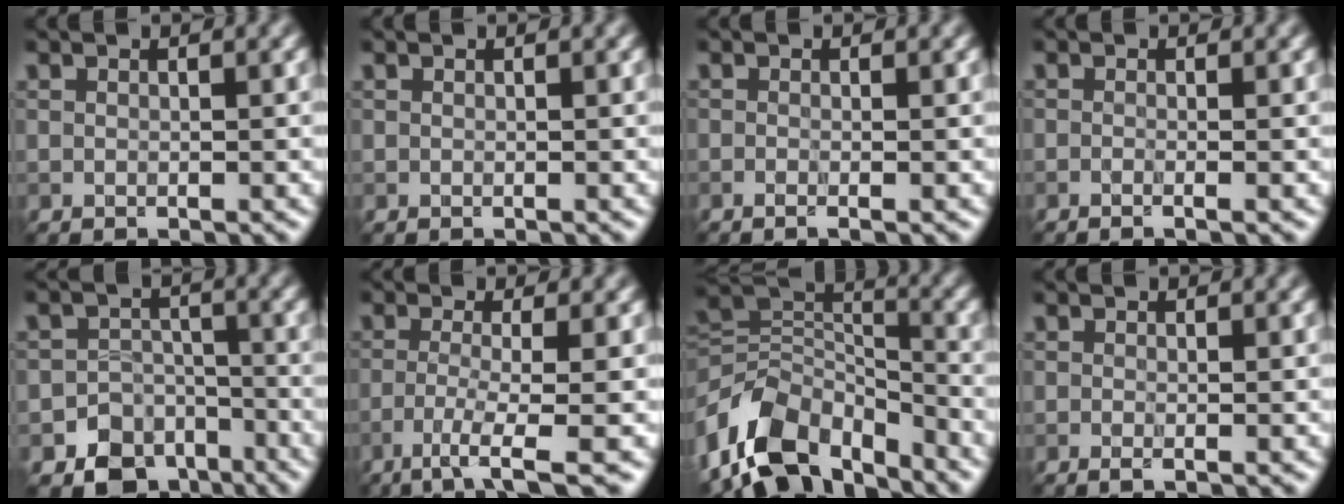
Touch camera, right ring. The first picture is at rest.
{"total": 0.0}
{"total": 0.8, "force": [-0.3, 0.2, 0.8], "torque": [-0.011, -0.007, -0.005]}
{"total": 1.4, "force": [-0.2, 0.6, 1.2], "torque": [-0.001, -0.008, -0.020]}
{"total": 5.5, "force": [-3.4, 4.1, 1.4], "torque": [0.002, 0.001, -0.052]}
{"total": 4.4, "force": [-2.1, 0.5, 3.8], "torque": [-0.063, -0.004, -0.048]}
{"total": 10.4, "force": [-6.0, 6.2, 5.9], "torque": [-0.104, 0.005, -0.122]}
{"total": 0.8, "force": [-0.3, 0.1, 0.7], "torque": [-0.012, -0.005, -0.005]}